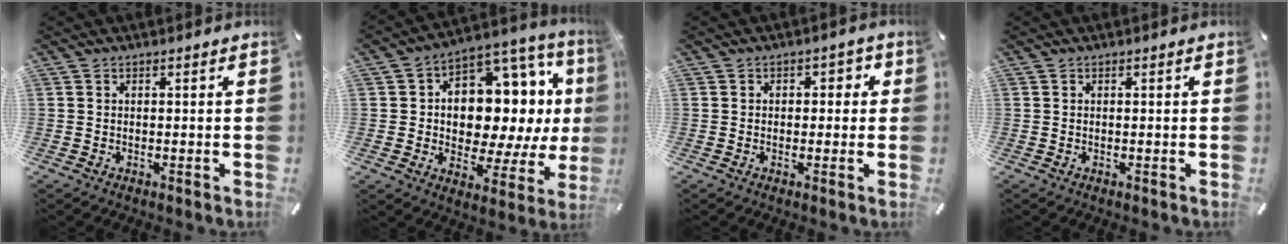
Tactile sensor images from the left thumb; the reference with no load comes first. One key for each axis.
{"total": 15.7, "fx": 3.0, "fy": 11.2, "fz": 10.6, "tx": -0.139, "ty": -0.042, "tz": 0.048}
{"total": 2.2, "fx": -0.7, "fy": 1.8, "fz": 1.0, "tx": -0.013, "ty": 0.009, "tz": -0.020}
{"total": 0.0}